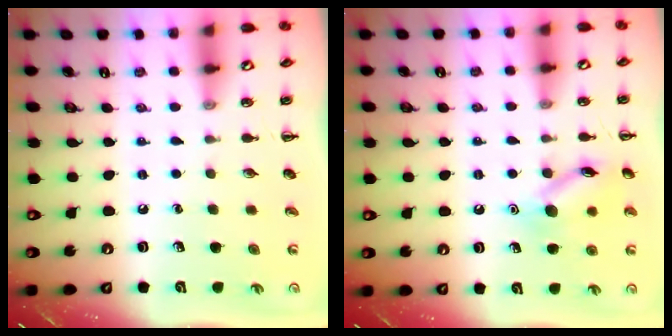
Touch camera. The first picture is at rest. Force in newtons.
{"total": 11.8, "press": 11.8, "slide": 0.5}